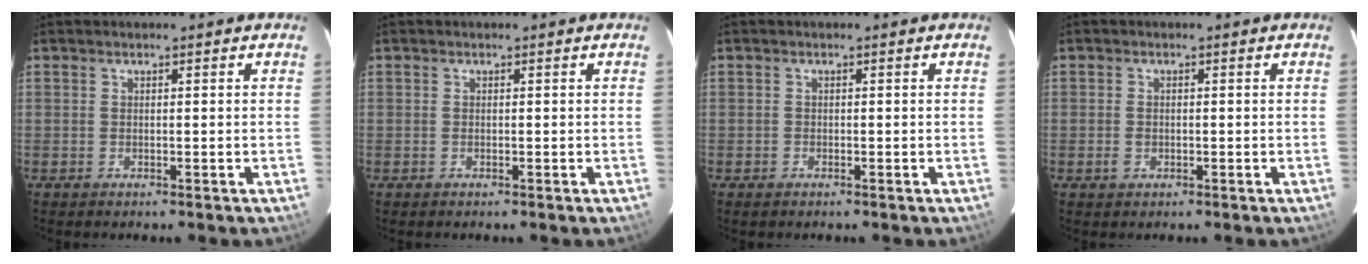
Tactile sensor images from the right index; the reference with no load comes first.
{"total": 0.0}
{"total": 0.7, "force": [-0.5, 0.5, 0.1], "torque": [-0.004, 0.000, -0.010]}
{"total": 1.8, "force": [-0.6, 1.3, 1.1], "torque": [-0.024, 0.001, -0.009]}